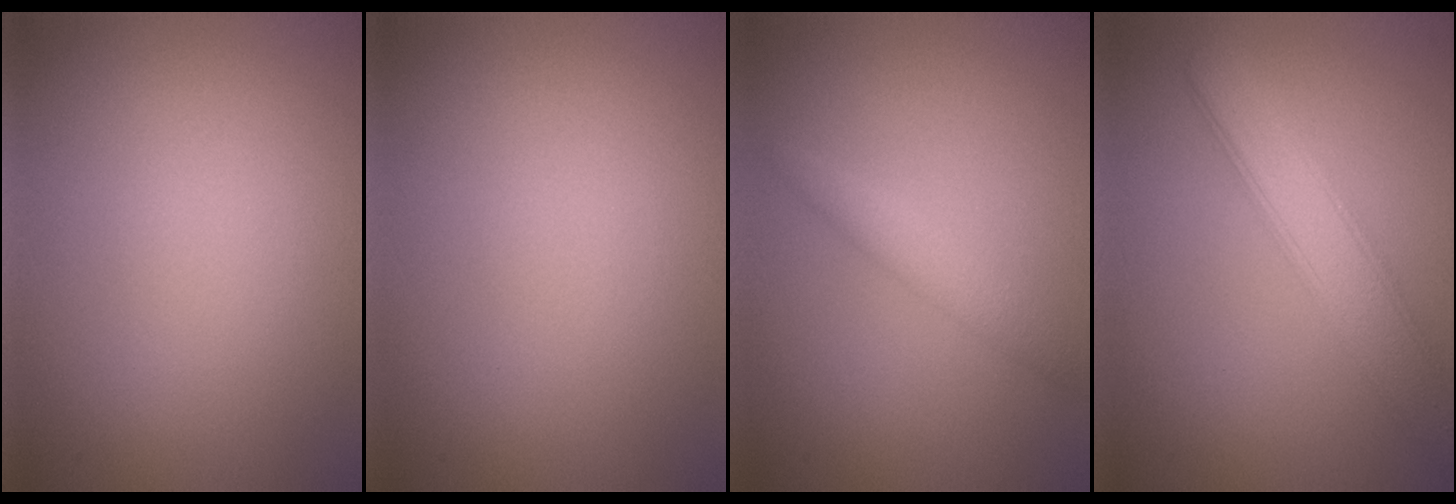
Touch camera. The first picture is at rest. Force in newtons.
{"total": 0.0}
{"total": 2.0, "press": 2.0, "slide": 0.0}
{"total": 5.0, "press": 5.0, "slide": 0.5}